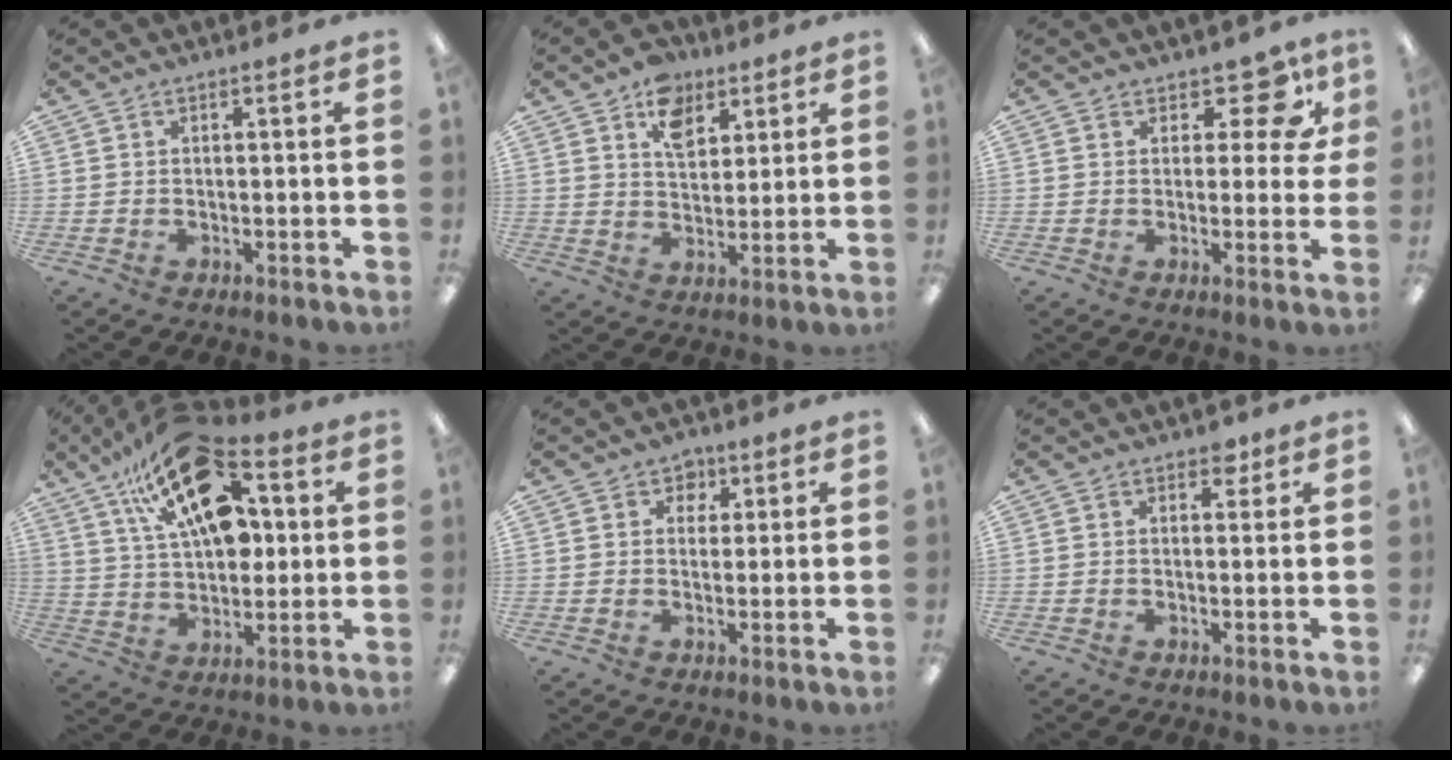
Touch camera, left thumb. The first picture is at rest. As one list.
[{"total": 9.5, "force": [5.6, 6.3, 4.3], "torque": [-0.057, -0.017, 0.100]}, {"total": 7.0, "force": [4.1, 4.2, 3.9], "torque": [-0.052, -0.022, 0.071]}, {"total": 21.7, "force": [10.9, 11.1, 15.1], "torque": [-0.250, -0.048, 0.188]}, {"total": 3.4, "force": [1.6, 2.9, 0.8], "torque": [0.000, -0.003, 0.024]}, {"total": 2.4, "force": [1.6, 1.5, 1.0], "torque": [0.003, -0.006, 0.025]}]